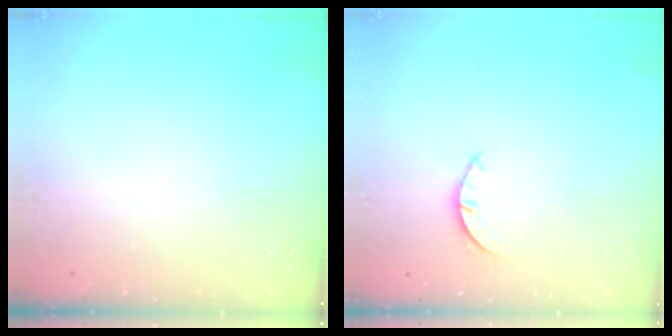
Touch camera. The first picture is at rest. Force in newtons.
{"total": 2.4, "press": 2.4, "slide": 0.3}